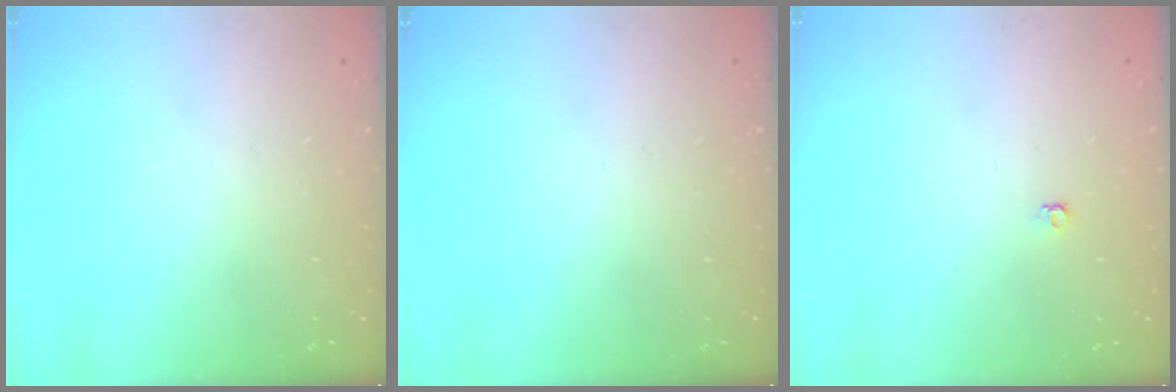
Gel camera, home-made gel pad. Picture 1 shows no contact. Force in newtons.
{"total": 0.0}
{"total": 3.6, "press": 3.5, "slide": 0.6}